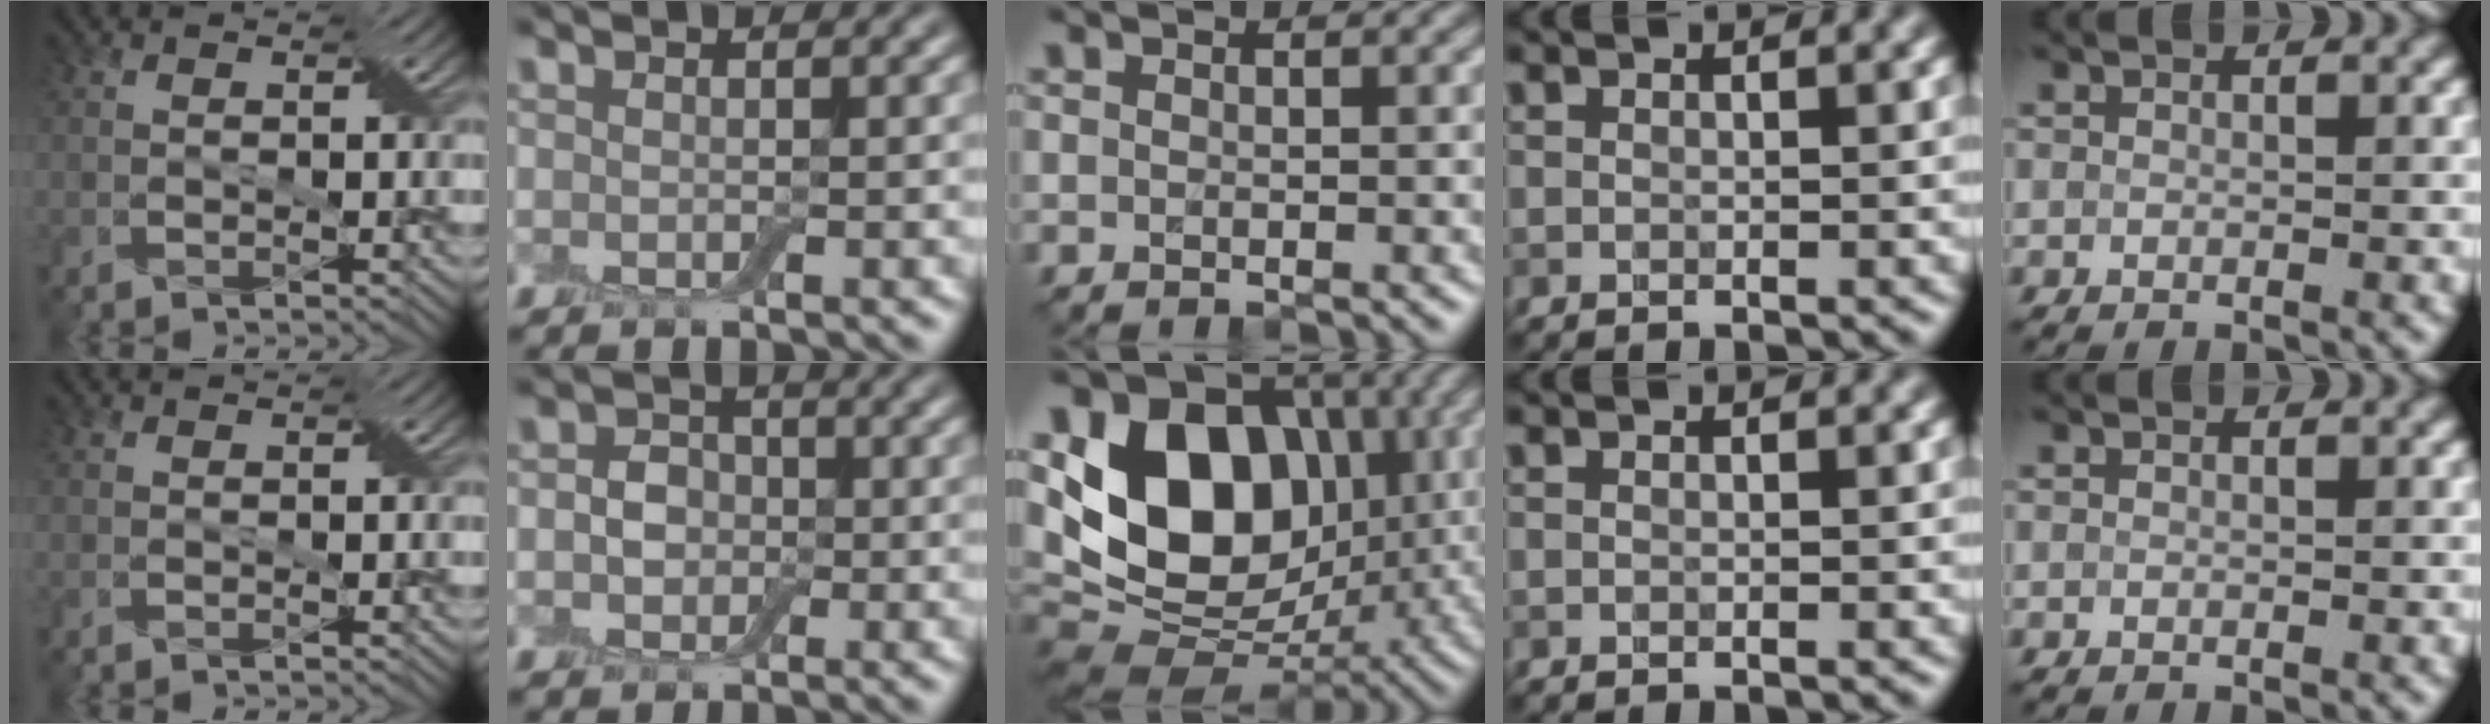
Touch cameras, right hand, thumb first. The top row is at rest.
{"index": {"total": 2.8, "force": [-0.2, 2.4, 1.4], "torque": [-0.012, 0.000, -0.016]}, "middle": {"total": 13.1, "force": [1.9, 9.8, 8.6], "torque": [-0.141, -0.005, 0.025]}}